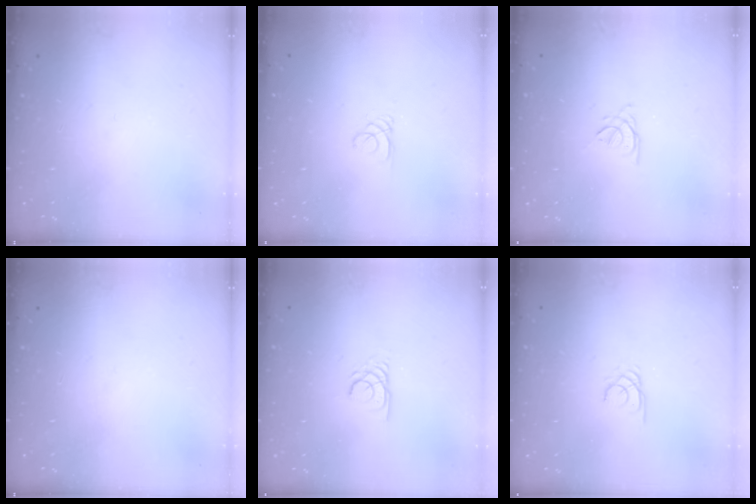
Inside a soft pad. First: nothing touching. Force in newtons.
{"total": 0.6, "press": 0.6, "slide": 0.1}
{"total": 1.9, "press": 1.8, "slide": 0.5}
{"total": 0.0}
{"total": 2.7, "press": 2.7, "slide": 0.1}
{"total": 1.6, "press": 1.6, "slide": 0.2}